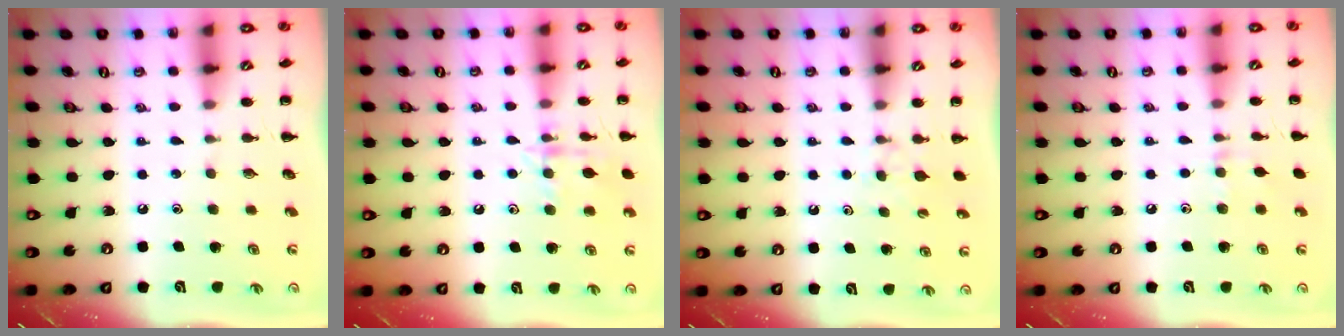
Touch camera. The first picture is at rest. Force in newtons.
{"total": 10.2, "press": 10.2, "slide": 0.6}
{"total": 3.6, "press": 3.4, "slide": 1.2}
{"total": 5.4, "press": 5.1, "slide": 1.9}